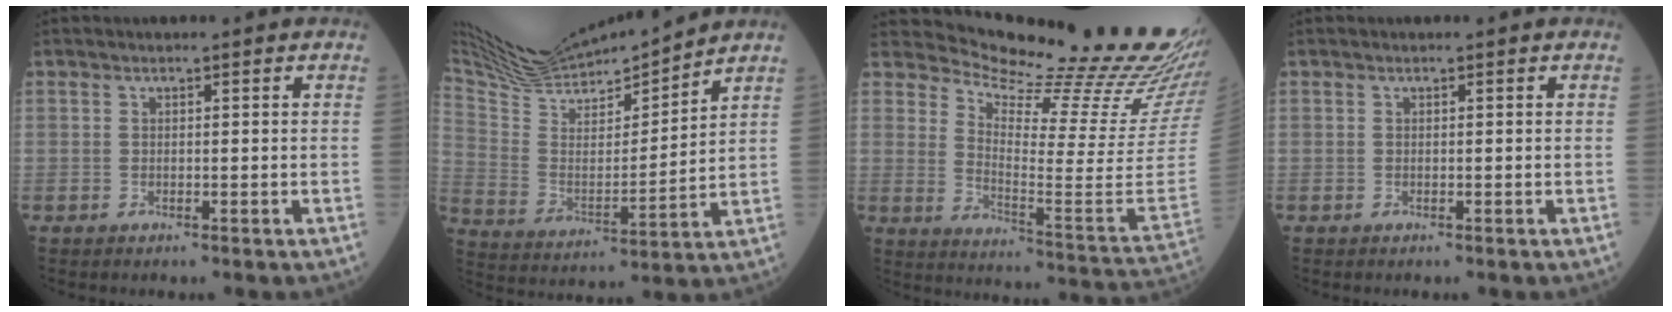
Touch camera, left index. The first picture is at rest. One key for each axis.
{"total": 16.6, "fx": 15.8, "fy": 1.1, "fz": 4.7, "tx": -0.105, "ty": -0.007, "tz": 0.288}
{"total": 24.6, "fx": 23.0, "fy": 1.5, "fz": 8.7, "tx": -0.138, "ty": -0.149, "tz": 0.280}
{"total": 0.0}